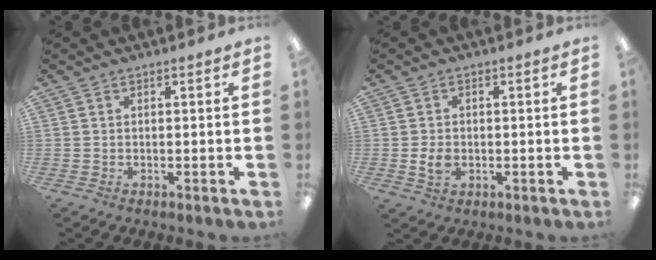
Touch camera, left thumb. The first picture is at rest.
{"total": 3.6, "force": [-0.5, 2.7, 2.3], "torque": [-0.039, 0.000, -0.011]}